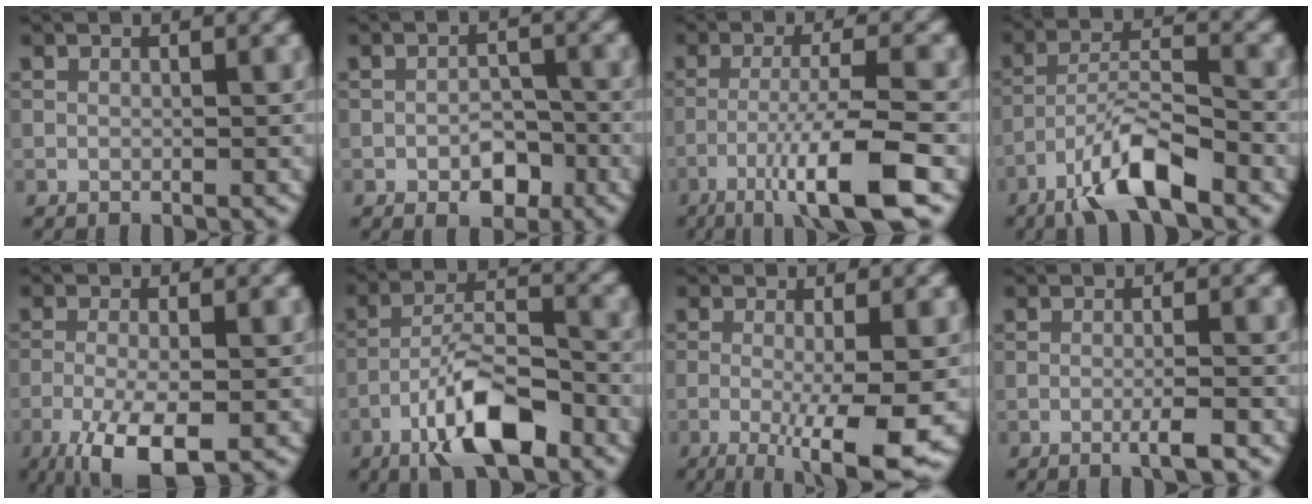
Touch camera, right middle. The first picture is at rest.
{"total": 3.4, "force": [-1.7, 1.9, 2.4], "torque": [-0.033, 0.000, -0.025]}
{"total": 8.5, "force": [-4.5, 1.2, 7.1], "torque": [-0.116, 0.004, -0.084]}
{"total": 7.3, "force": [-5.0, 1.7, 5.1], "torque": [-0.094, 0.007, -0.096]}
{"total": 6.6, "force": [-3.6, 2.0, 5.2], "torque": [-0.108, -0.010, -0.069]}
{"total": 8.7, "force": [-5.1, 2.8, 6.5], "torque": [-0.110, 0.015, -0.097]}
{"total": 8.0, "force": [-2.3, 1.6, 7.5], "torque": [-0.111, -0.013, -0.036]}
{"total": 2.3, "force": [-1.1, 0.2, 2.1], "torque": [-0.030, 0.003, -0.024]}